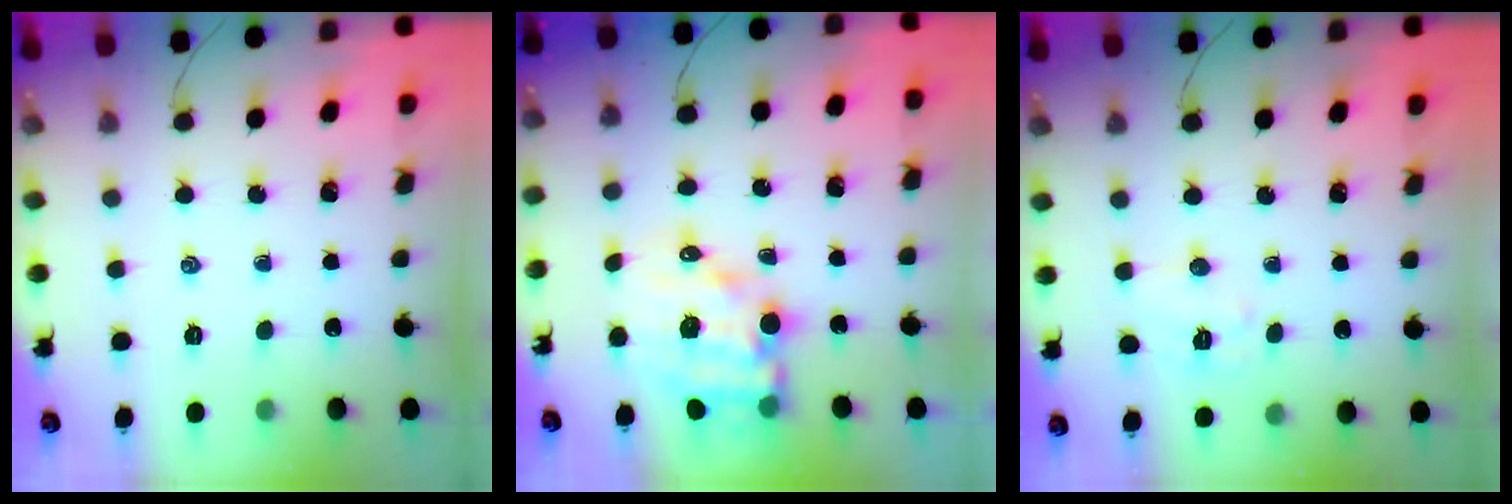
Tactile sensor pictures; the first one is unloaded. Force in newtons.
{"total": 12.2, "press": 11.8, "slide": 3.0}
{"total": 6.8, "press": 6.8, "slide": 0.9}